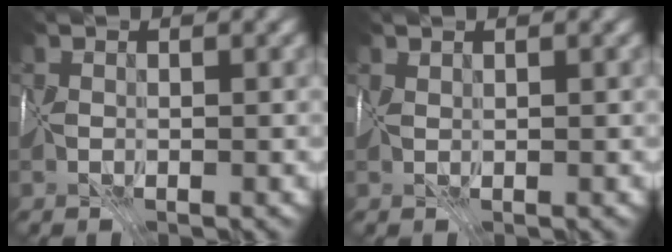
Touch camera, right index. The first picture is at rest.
{"total": 1.0, "force": [0.8, 0.2, 0.5], "torque": [-0.022, 0.005, 0.020]}